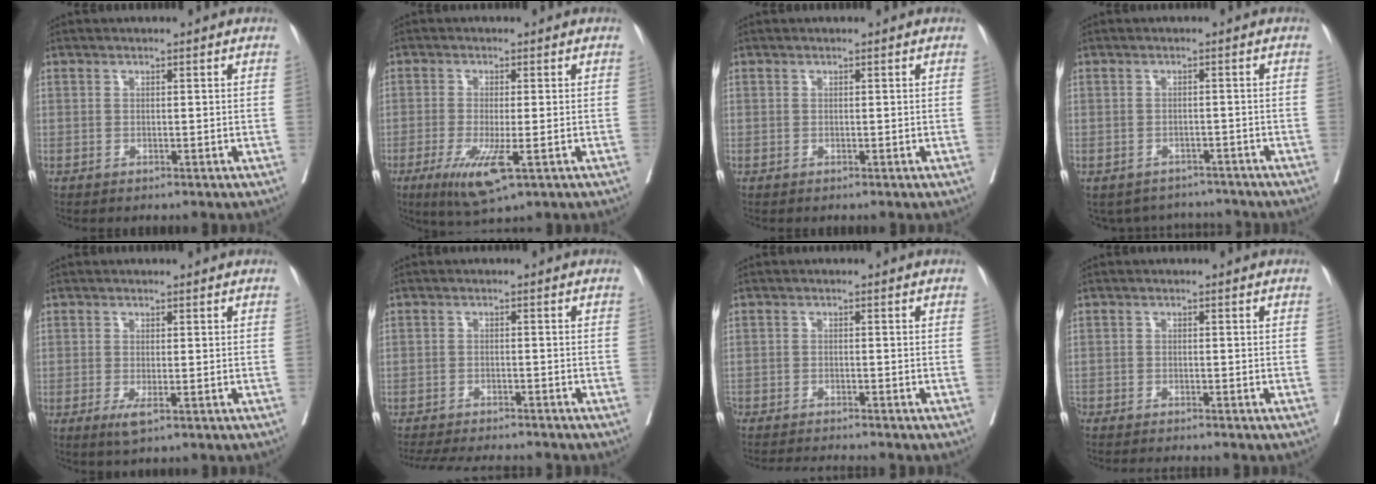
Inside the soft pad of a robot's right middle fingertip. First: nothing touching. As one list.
[{"total": 7.0, "force": [-3.0, 0.9, 6.3], "torque": [-0.118, -0.022, -0.047]}, {"total": 0.0}, {"total": 6.2, "force": [-5.8, 2.3, -0.1], "torque": [0.008, 0.016, -0.071]}, {"total": 2.3, "force": [-1.1, 0.3, 2.0], "torque": [-0.034, -0.007, -0.015]}, {"total": 12.4, "force": [-11.4, 1.8, 4.6], "torque": [-0.077, -0.013, -0.156]}, {"total": 6.5, "force": [-6.2, -0.3, 2.0], "torque": [-0.019, -0.016, -0.099]}, {"total": 6.1, "force": [-5.6, 0.1, 2.2], "torque": [-0.023, -0.013, -0.089]}]